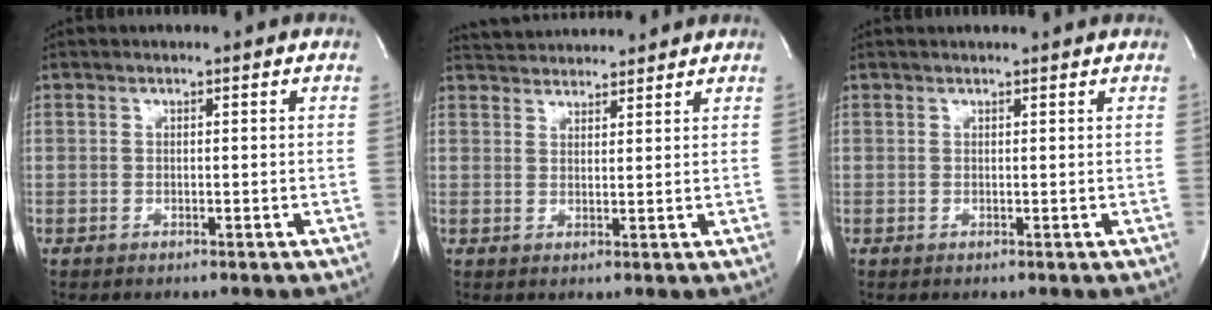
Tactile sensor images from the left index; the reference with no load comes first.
{"total": 7.1, "force": [7.0, 1.0, 1.2], "torque": [-0.023, 0.026, 0.105]}
{"total": 2.9, "force": [2.8, 0.2, 0.7], "torque": [-0.010, 0.012, 0.030]}